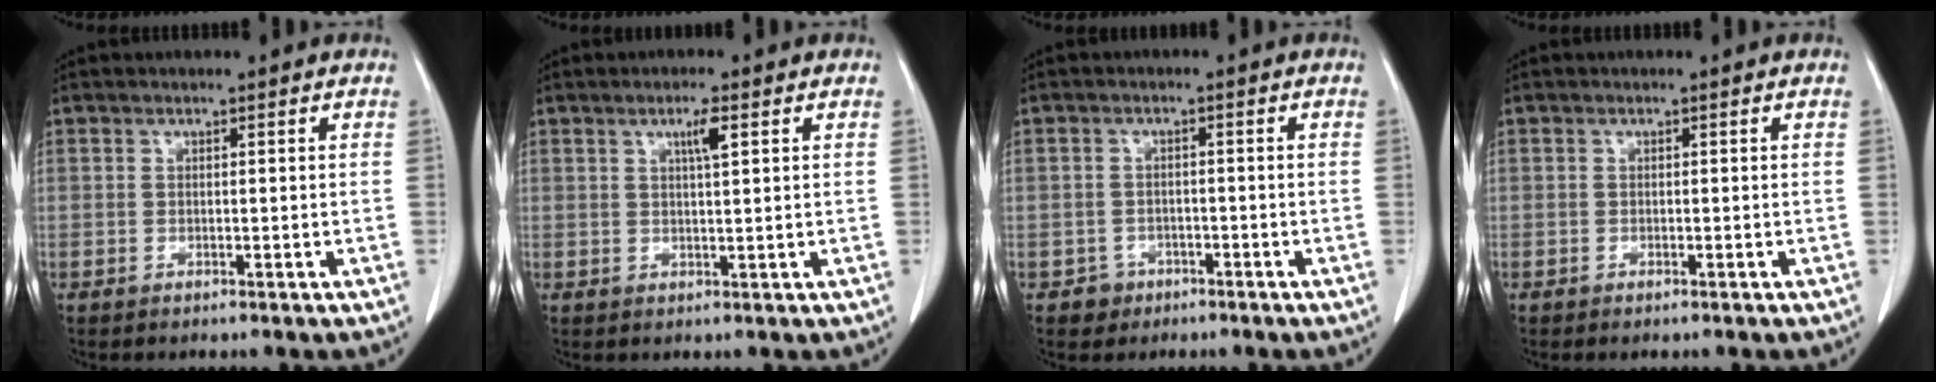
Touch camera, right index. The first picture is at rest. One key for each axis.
{"total": 2.8, "fx": 1.3, "fy": 0.1, "fz": 2.5, "tx": -0.042, "ty": 0.000, "tz": 0.020}
{"total": 2.7, "fx": -1.4, "fy": 2.3, "fz": -0.1, "tx": 0.009, "ty": 0.014, "tz": -0.022}
{"total": 0.0}